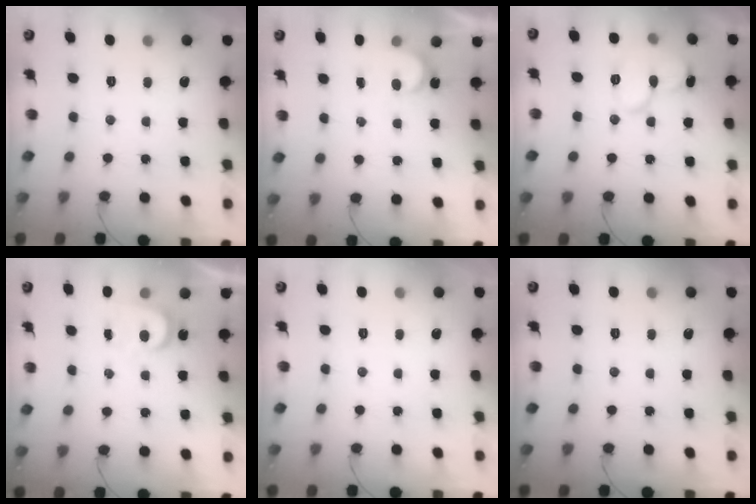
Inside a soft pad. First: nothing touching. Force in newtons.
{"total": 2.8, "press": 2.8, "slide": 0.2}
{"total": 11.4, "press": 11.3, "slide": 1.2}
{"total": 3.1, "press": 3.1, "slide": 0.3}
{"total": 0.0}
{"total": 0.0}